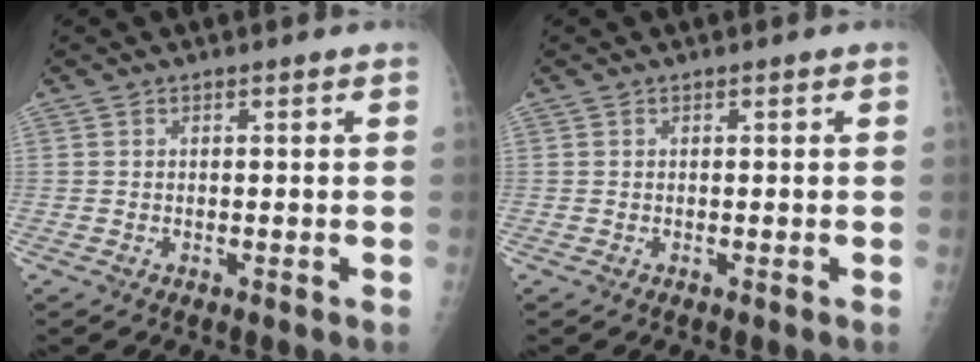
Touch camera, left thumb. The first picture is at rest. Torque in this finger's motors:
{"motor_torque": [0.00, 0.07, -0.07, -0.03, 0.00]}